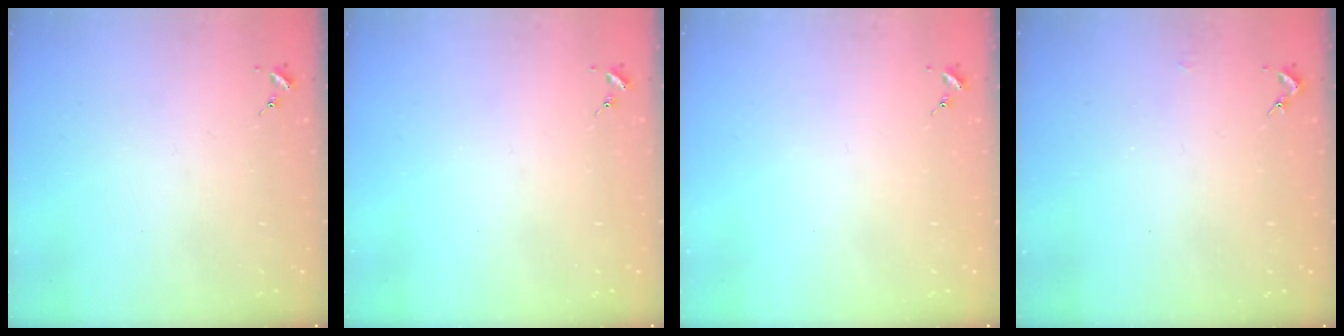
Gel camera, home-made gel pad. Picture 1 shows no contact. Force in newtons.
{"total": 0.0}
{"total": 0.0}
{"total": 1.4, "press": 1.4, "slide": 0.1}